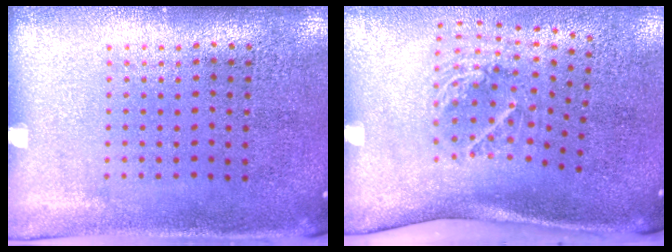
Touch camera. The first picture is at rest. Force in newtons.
{"total": 2.1, "press": 1.3, "slide": 1.6}